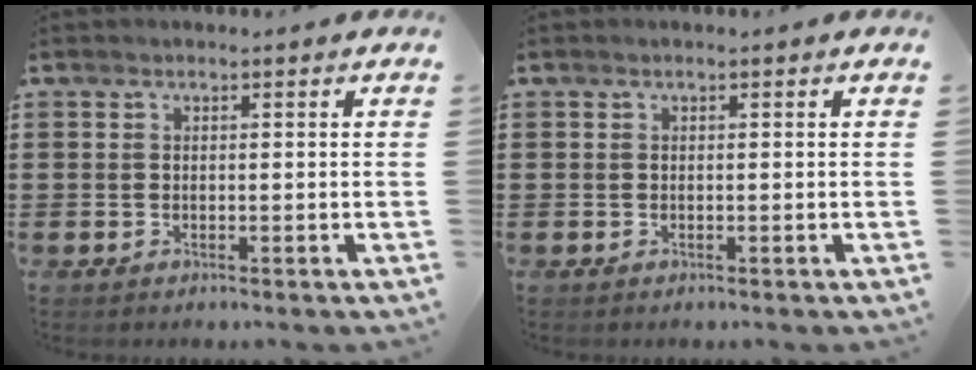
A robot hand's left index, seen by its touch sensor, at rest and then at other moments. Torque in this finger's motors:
{"motor_torque": [-0.02, -0.02, 0.00, 0.00]}